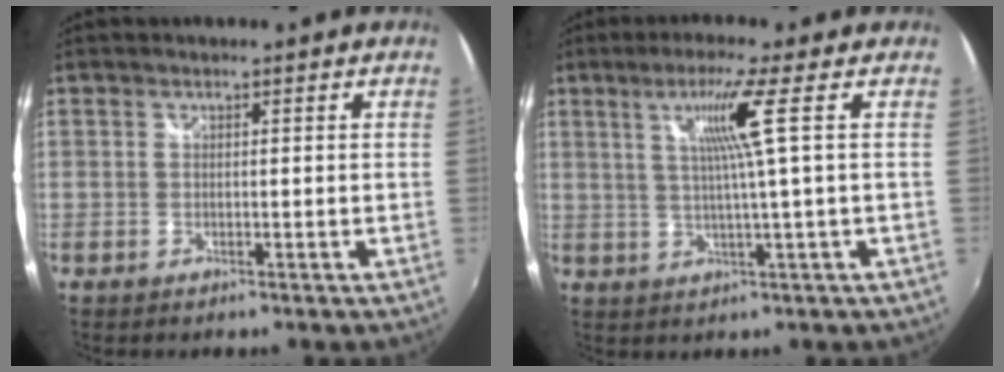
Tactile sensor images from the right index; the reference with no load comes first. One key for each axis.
{"total": 6.8, "fx": 2.1, "fy": -2.1, "fz": 6.1, "tx": -0.102, "ty": 0.000, "tz": 0.041}